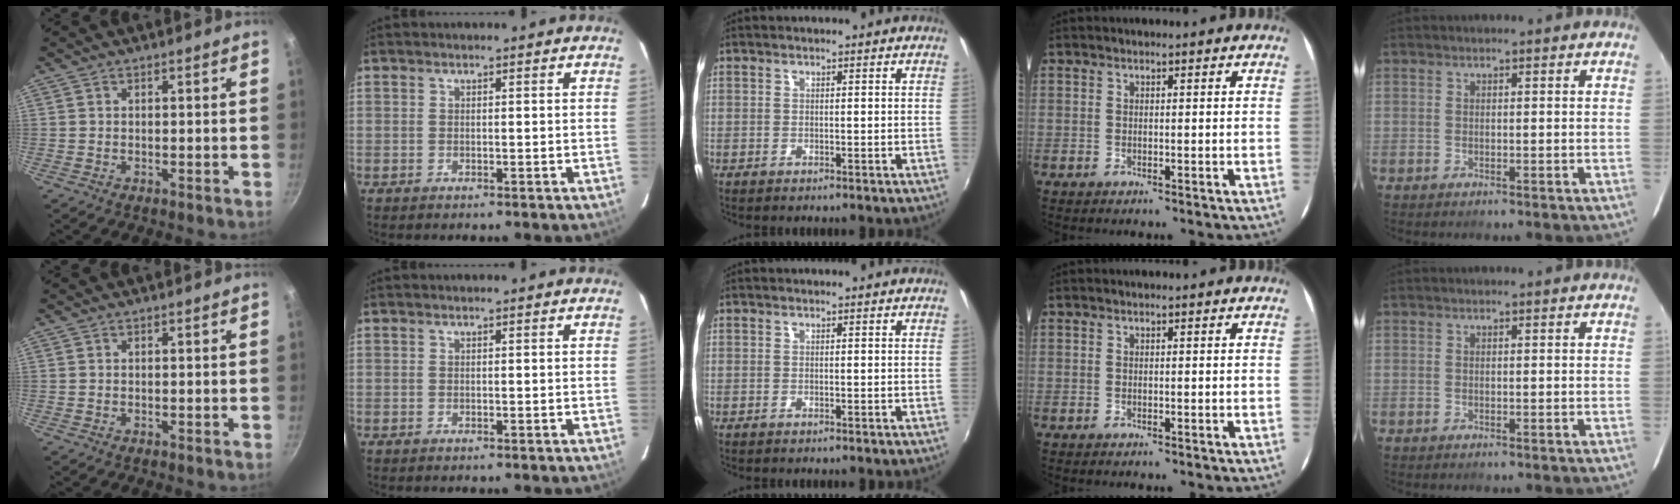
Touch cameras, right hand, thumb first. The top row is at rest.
{}